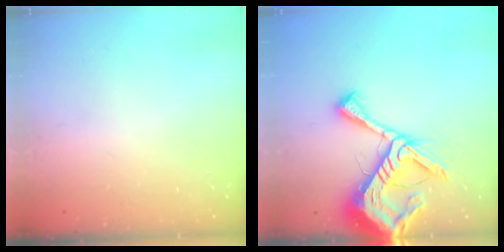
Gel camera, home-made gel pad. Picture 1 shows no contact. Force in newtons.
{"total": 17.4, "press": 17.3, "slide": 1.6}